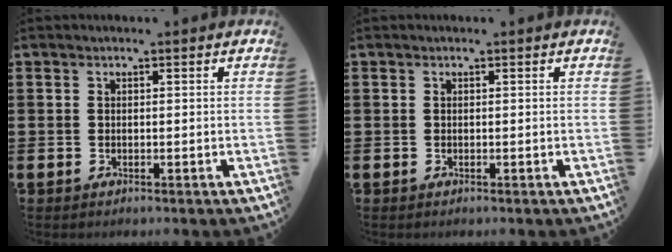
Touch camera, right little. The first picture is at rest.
{"total": 0.0}